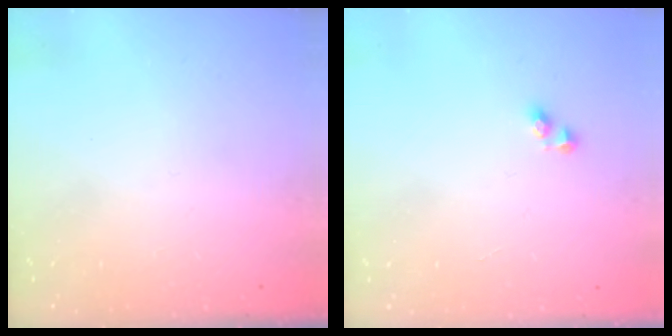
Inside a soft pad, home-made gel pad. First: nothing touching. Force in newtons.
{"total": 2.5, "press": 2.5, "slide": 0.2}